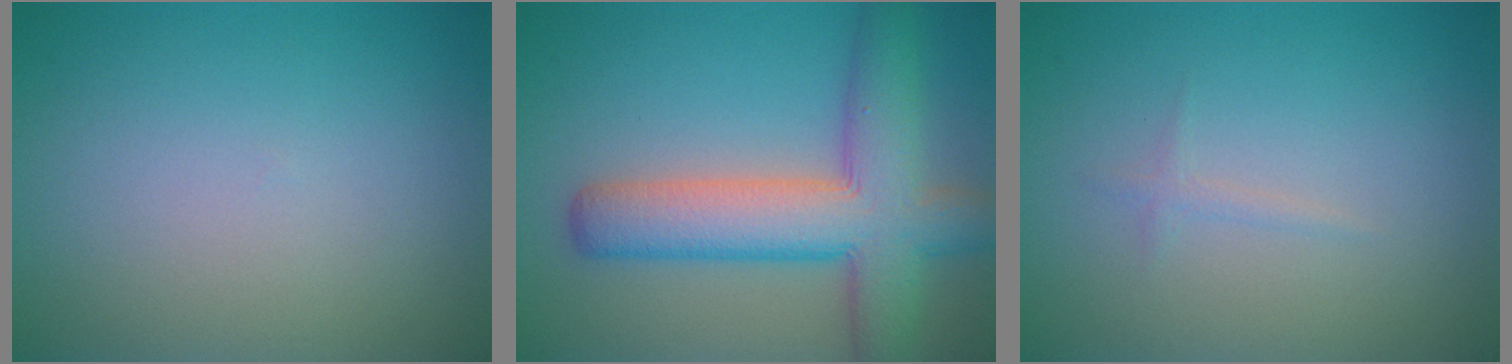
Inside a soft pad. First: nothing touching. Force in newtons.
{"total": 8.3, "press": 8.3, "slide": 0.3}
{"total": 0.7, "press": 0.7, "slide": 0.1}